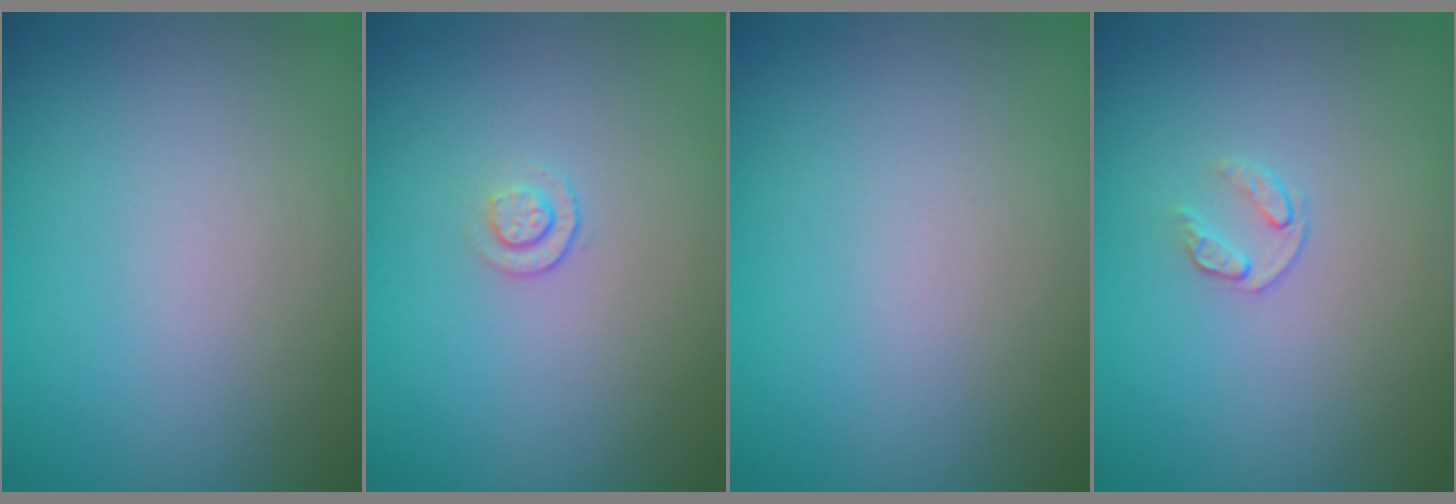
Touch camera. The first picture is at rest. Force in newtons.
{"total": 0.9, "press": 0.6, "slide": 0.7}
{"total": 0.0}
{"total": 0.9, "press": 0.5, "slide": 0.8}